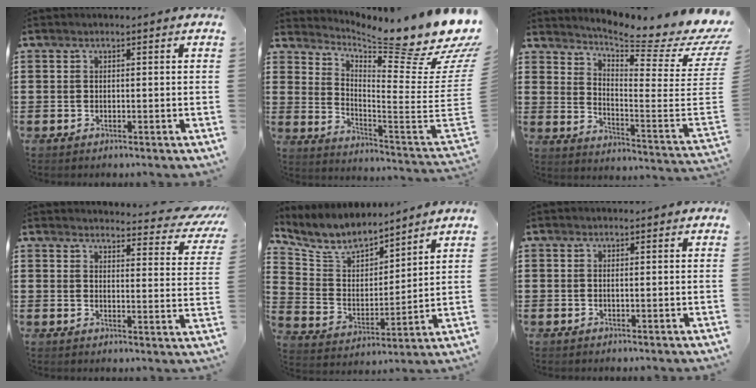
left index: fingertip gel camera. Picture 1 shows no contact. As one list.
[{"total": 12.1, "force": [10.4, 0.8, 6.0], "torque": [-0.102, -0.103, 0.165]}, {"total": 6.7, "force": [5.9, -0.8, 3.0], "torque": [-0.067, -0.074, 0.089]}, {"total": 4.4, "force": [4.1, 0.4, 1.5], "torque": [-0.032, -0.031, 0.067]}, {"total": 7.9, "force": [7.1, 2.6, 2.0], "torque": [-0.080, -0.042, 0.128]}, {"total": 0.0}]